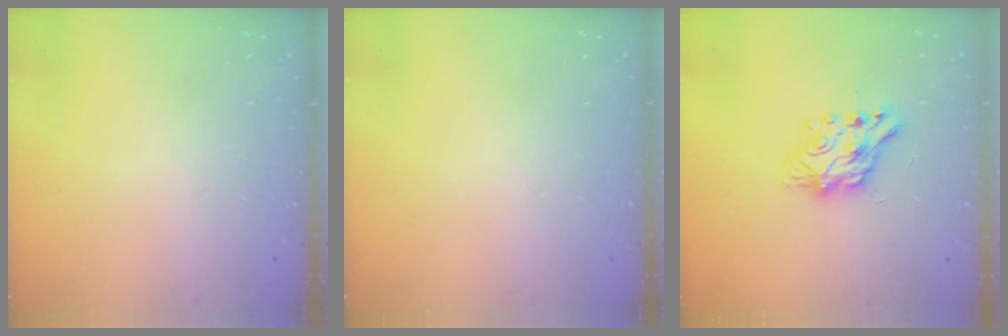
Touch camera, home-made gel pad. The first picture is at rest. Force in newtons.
{"total": 0.0}
{"total": 7.1, "press": 7.1, "slide": 0.3}